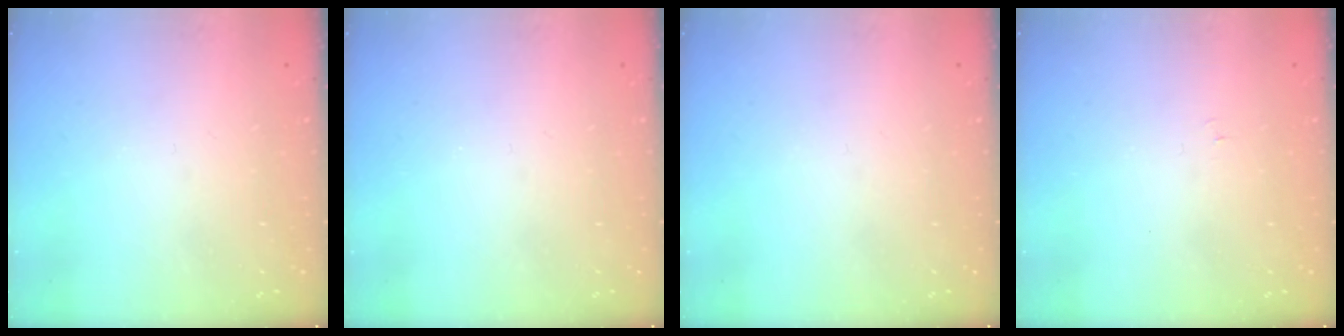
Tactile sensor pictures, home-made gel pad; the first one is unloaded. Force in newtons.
{"total": 0.0}
{"total": 0.0}
{"total": 3.3, "press": 3.2, "slide": 0.4}